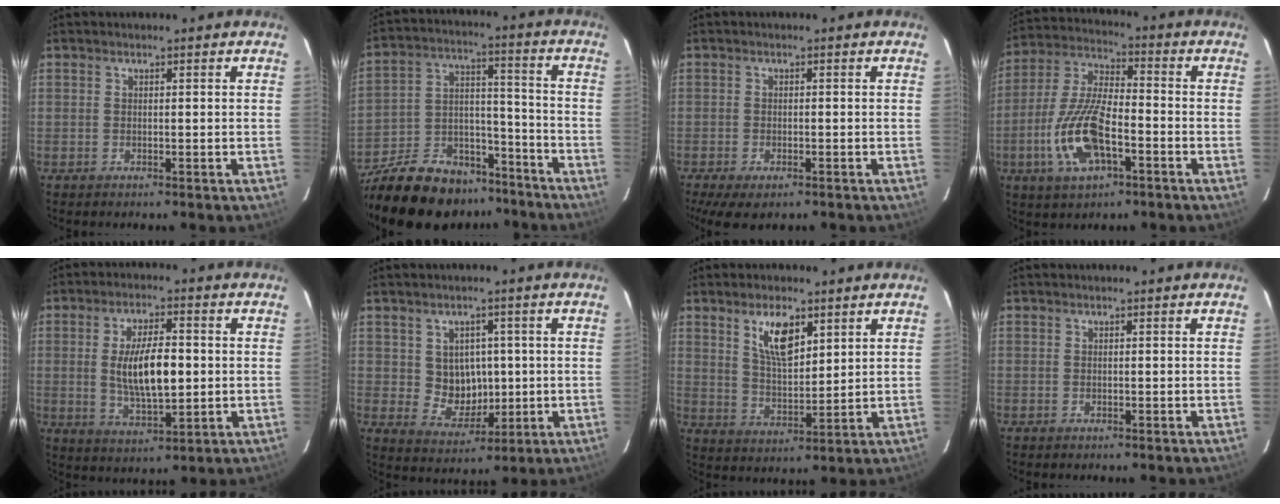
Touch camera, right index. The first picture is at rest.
{"total": 25.2, "force": [-19.5, 11.9, 10.8], "torque": [-0.235, 0.032, -0.287]}
{"total": 7.2, "force": [-4.8, 2.9, 4.6], "torque": [-0.106, -0.031, -0.077]}
{"total": 14.5, "force": [-5.1, 5.8, 12.3], "torque": [-0.265, -0.004, -0.095]}
{"total": 11.2, "force": [0.2, 4.2, 10.4], "torque": [-0.193, -0.004, 0.010]}
{"total": 7.0, "force": [0.7, 6.5, 2.4], "torque": [-0.047, 0.004, 0.028]}
{"total": 8.5, "force": [4.5, 3.5, 6.2], "torque": [-0.108, 0.002, 0.092]}
{"total": 0.0}